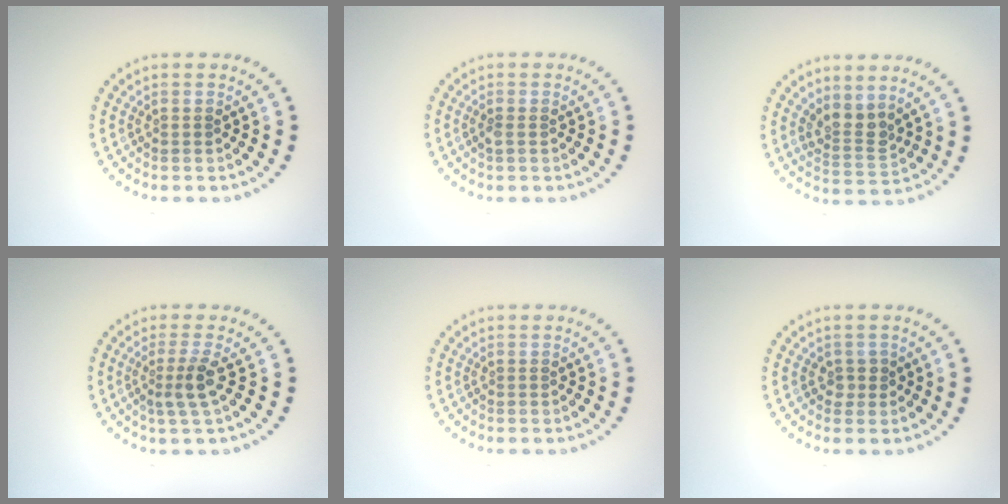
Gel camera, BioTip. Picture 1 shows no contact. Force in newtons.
{"total": 0.6, "press": 0.5, "slide": 0.3}
{"total": 2.6, "press": 1.9, "slide": 1.7}
{"total": 2.4, "press": 1.7, "slide": 1.7}
{"total": 0.0}
{"total": 1.0, "press": 0.9, "slide": 0.5}